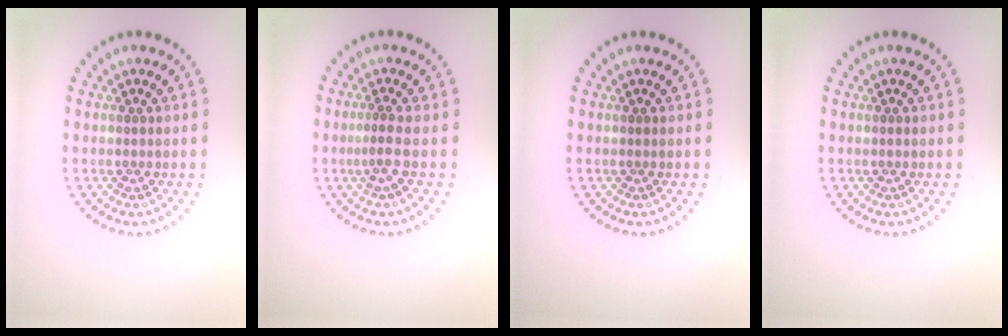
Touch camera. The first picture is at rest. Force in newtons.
{"total": 1.5, "press": 1.0, "slide": 1.1}
{"total": 0.0}
{"total": 0.0}